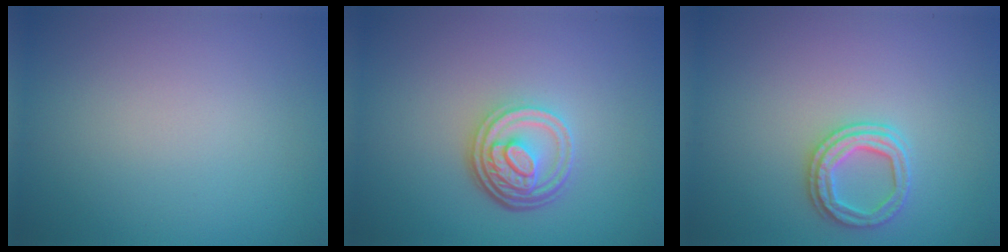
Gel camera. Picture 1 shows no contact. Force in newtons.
{"total": 4.7, "press": 3.4, "slide": 3.3}
{"total": 2.4, "press": 2.4, "slide": 0.2}